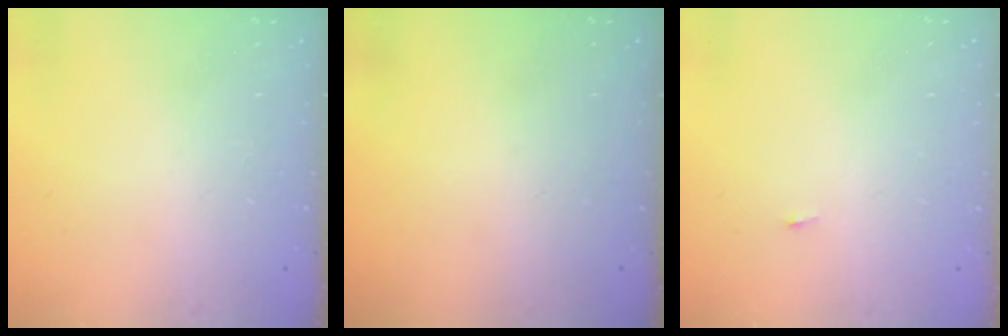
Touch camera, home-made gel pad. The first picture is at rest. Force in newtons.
{"total": 0.0}
{"total": 6.0, "press": 1.7, "slide": 5.8}